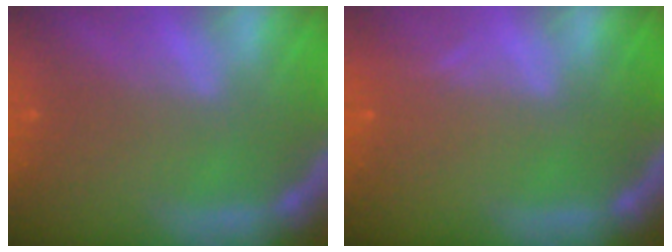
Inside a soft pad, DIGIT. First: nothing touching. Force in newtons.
{"total": 0.9}